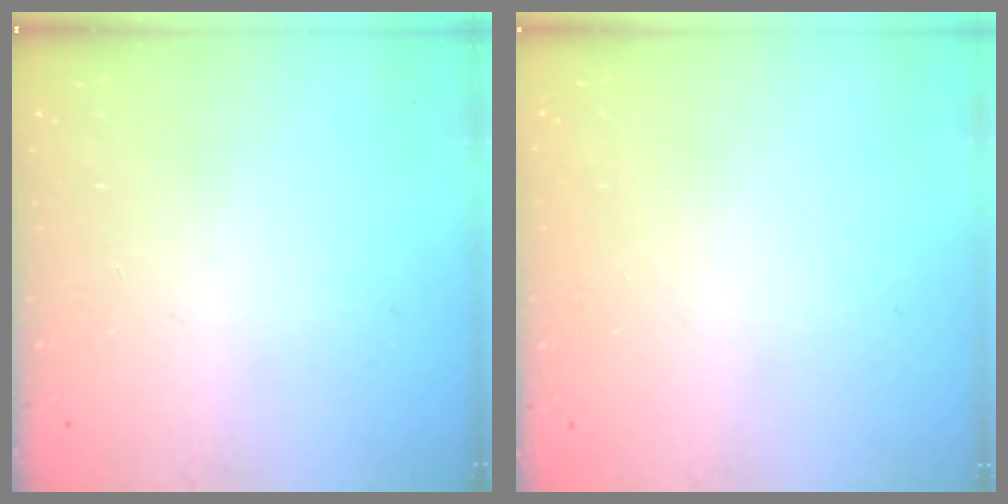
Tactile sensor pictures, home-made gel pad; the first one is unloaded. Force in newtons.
{"total": 0.0}